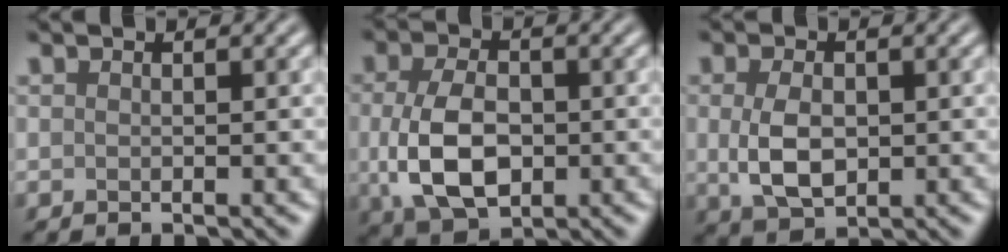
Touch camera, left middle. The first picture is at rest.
{"total": 6.7, "force": [-0.7, 4.2, 5.2], "torque": [-0.121, -0.009, -0.010]}
{"total": 4.3, "force": [-0.1, 2.7, 3.3], "torque": [-0.076, -0.002, 0.002]}